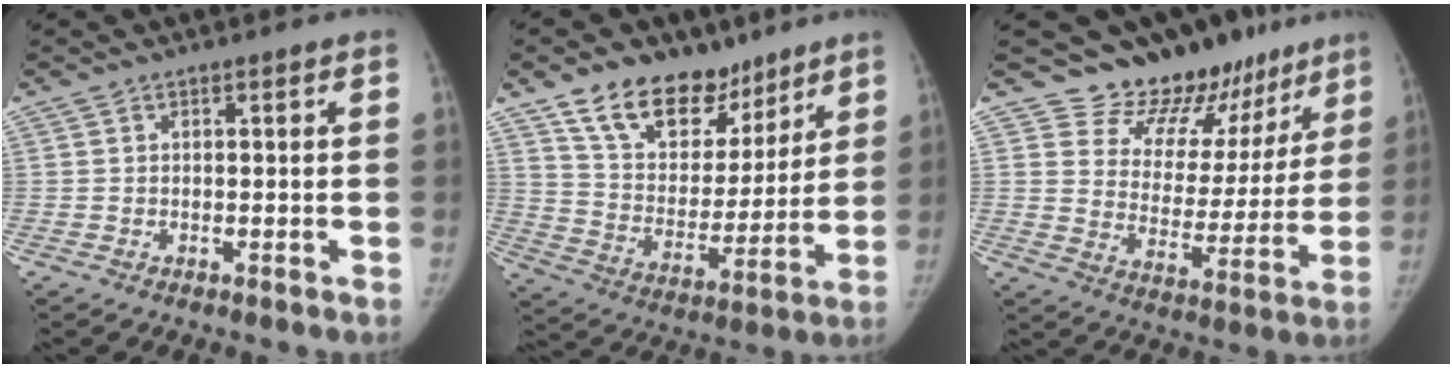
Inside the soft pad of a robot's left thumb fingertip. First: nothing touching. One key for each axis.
{"total": 18.0, "fx": 12.3, "fy": 10.9, "fz": 7.3, "tx": -0.062, "ty": -0.065, "tz": 0.213}
{"total": 15.0, "fx": 12.7, "fy": 7.5, "fz": 2.8, "tx": 0.025, "ty": -0.106, "tz": 0.177}